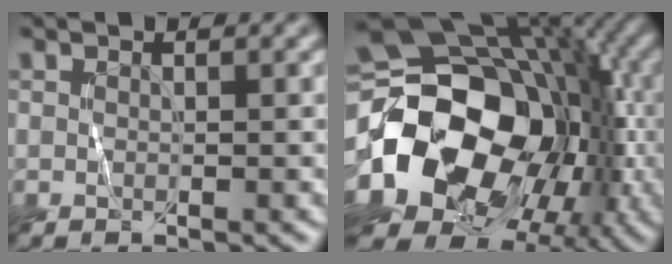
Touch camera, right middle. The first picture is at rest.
{"total": 19.4, "force": [-3.9, 14.9, 11.8], "torque": [-0.218, -0.027, -0.049]}